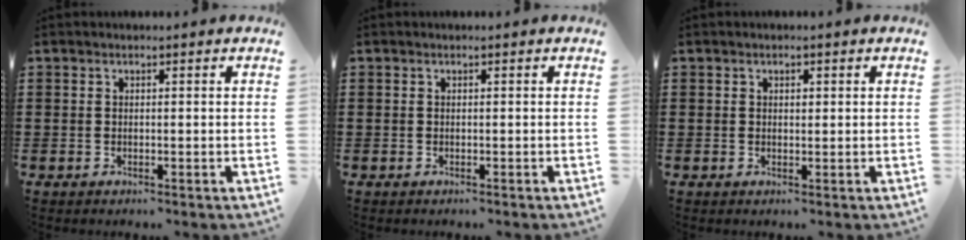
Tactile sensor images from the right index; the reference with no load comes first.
{"total": 0.0}
{"total": 0.8, "force": [0.3, 0.5, 0.6], "torque": [-0.012, 0.003, 0.006]}